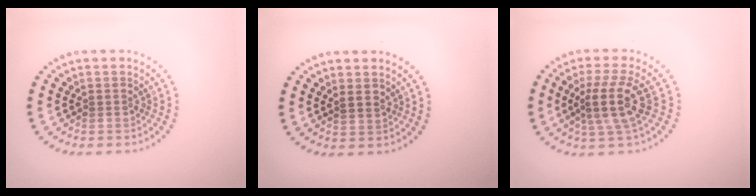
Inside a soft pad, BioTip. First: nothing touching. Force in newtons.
{"total": 0.7, "press": 0.5, "slide": 0.4}
{"total": 4.0, "press": 3.3, "slide": 2.3}